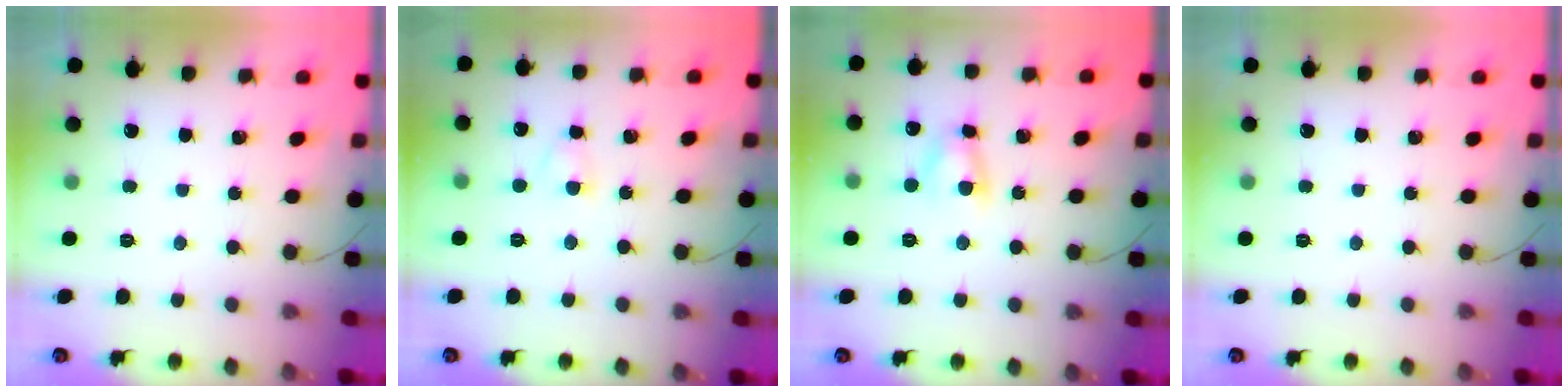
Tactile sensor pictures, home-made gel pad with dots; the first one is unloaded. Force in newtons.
{"total": 2.4, "press": 2.2, "slide": 1.1}
{"total": 4.2, "press": 4.1, "slide": 0.8}
{"total": 0.0}